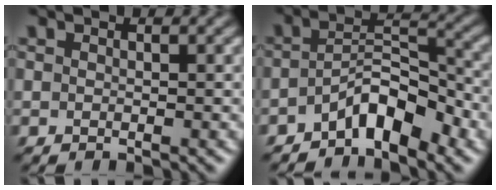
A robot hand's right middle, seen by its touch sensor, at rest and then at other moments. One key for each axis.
{"total": 5.3, "fx": -3.2, "fy": 2.0, "fz": 3.7, "tx": -0.056, "ty": 0.016, "tz": -0.057}